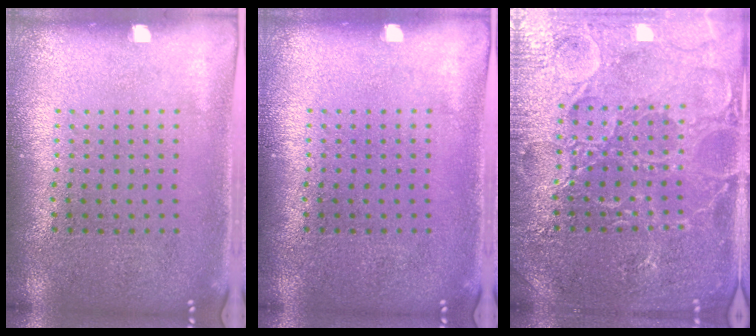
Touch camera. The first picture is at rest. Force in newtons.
{"total": 0.0}
{"total": 4.4, "press": 4.4, "slide": 0.5}